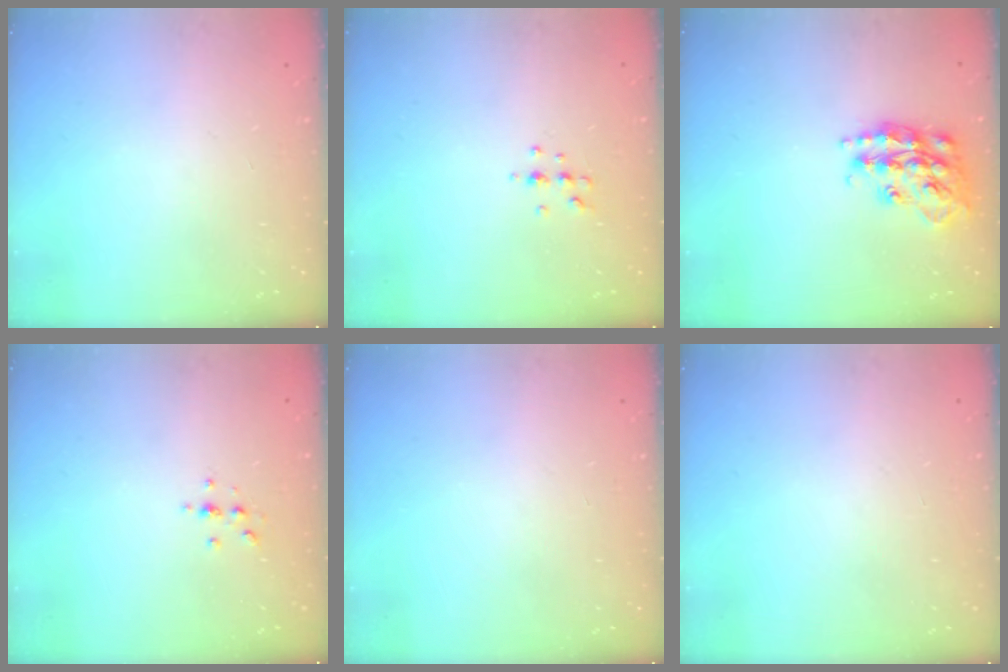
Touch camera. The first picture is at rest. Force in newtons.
{"total": 5.2, "press": 5.0, "slide": 1.1}
{"total": 18.2, "press": 18.2, "slide": 1.2}
{"total": 2.4, "press": 2.4, "slide": 0.3}
{"total": 0.0}
{"total": 0.0}